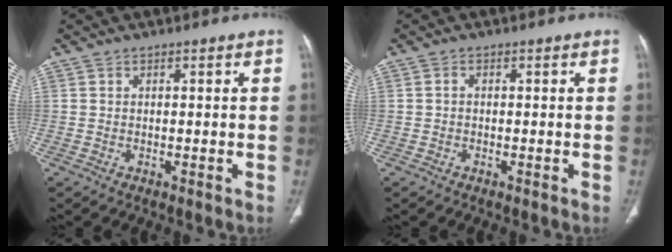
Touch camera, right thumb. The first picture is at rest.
{"total": 0.5, "force": [-0.1, 0.4, 0.3], "torque": [-0.003, 0.003, -0.007]}